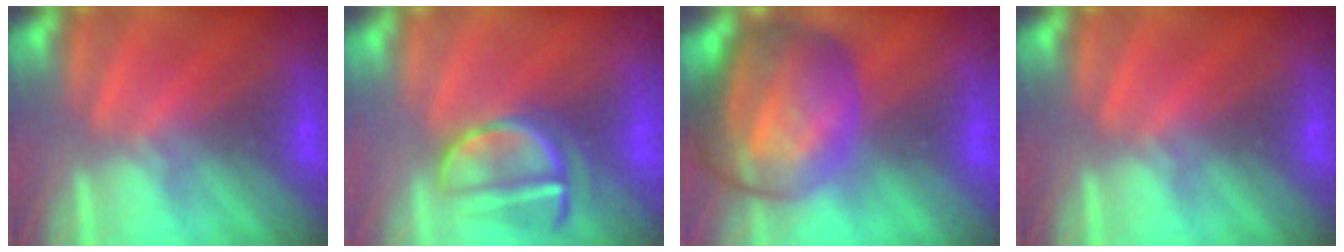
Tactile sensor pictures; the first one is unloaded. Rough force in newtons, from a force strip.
{"total": 3.5}
{"total": 8.7}
{"total": 0.0}